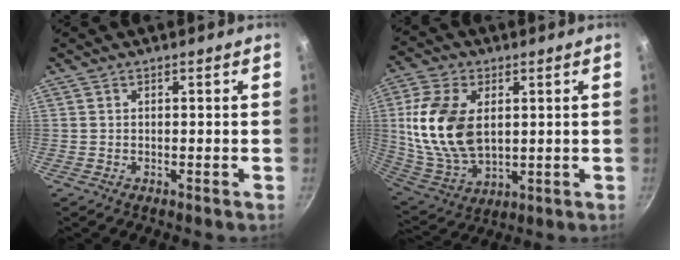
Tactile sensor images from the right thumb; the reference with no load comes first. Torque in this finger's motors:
{"motor_torque": [-0.37, 2.35, 1.88, -0.18, 0.21]}